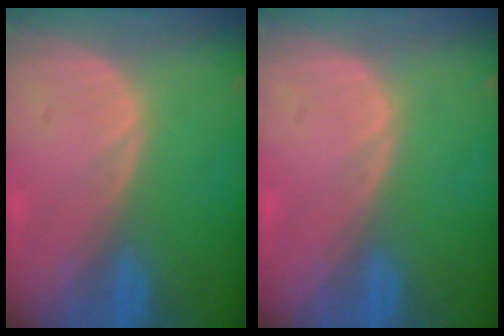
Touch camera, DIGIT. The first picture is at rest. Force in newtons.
{"total": 0.0}